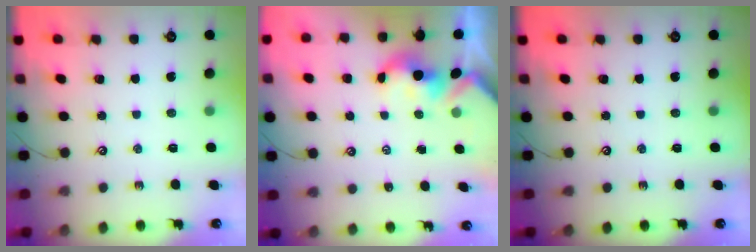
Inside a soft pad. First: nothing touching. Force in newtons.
{"total": 1.6, "press": 1.6, "slide": 0.3}
{"total": 0.0}